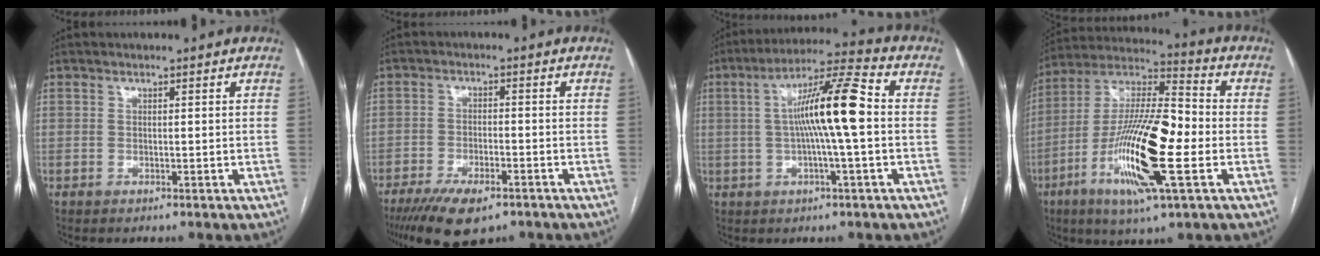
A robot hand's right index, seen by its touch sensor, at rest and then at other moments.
{"total": 9.9, "force": [-6.9, 3.3, 6.3], "torque": [-0.105, -0.014, -0.111]}
{"total": 11.9, "force": [0.3, 0.3, 11.9], "torque": [-0.211, 0.019, -0.001]}
{"total": 19.8, "force": [-5.2, 2.9, 18.9], "torque": [-0.374, -0.010, -0.096]}